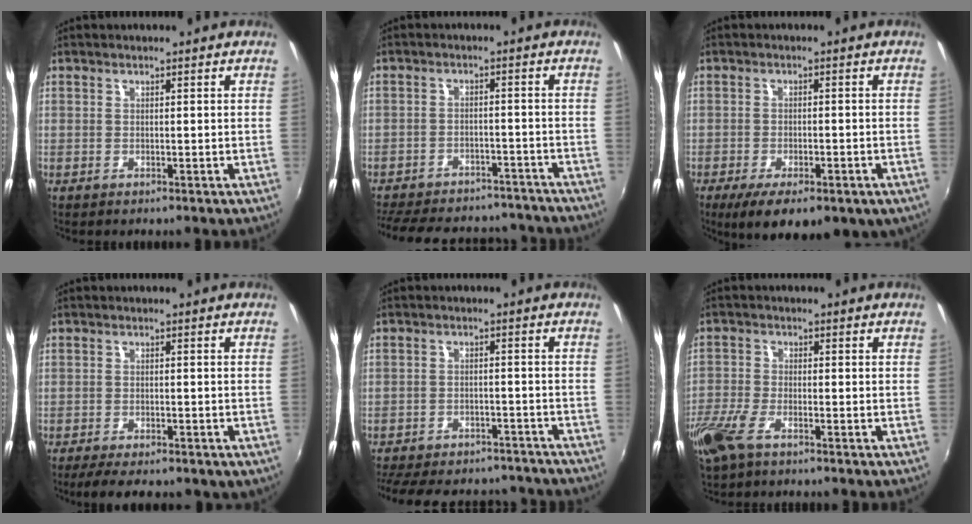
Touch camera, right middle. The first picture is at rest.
{"total": 20.9, "force": [-17.8, 8.5, 7.0], "torque": [-0.168, 0.039, -0.225]}
{"total": 11.7, "force": [-6.9, 4.7, 8.2], "torque": [-0.161, -0.038, -0.094]}
{"total": 7.7, "force": [-5.6, 2.7, 4.6], "torque": [-0.101, -0.020, -0.078]}
{"total": 18.9, "force": [-16.0, 7.9, 6.5], "torque": [-0.159, 0.028, -0.205]}
{"total": 7.3, "force": [-4.8, 2.7, 4.8], "torque": [-0.124, -0.015, -0.100]}